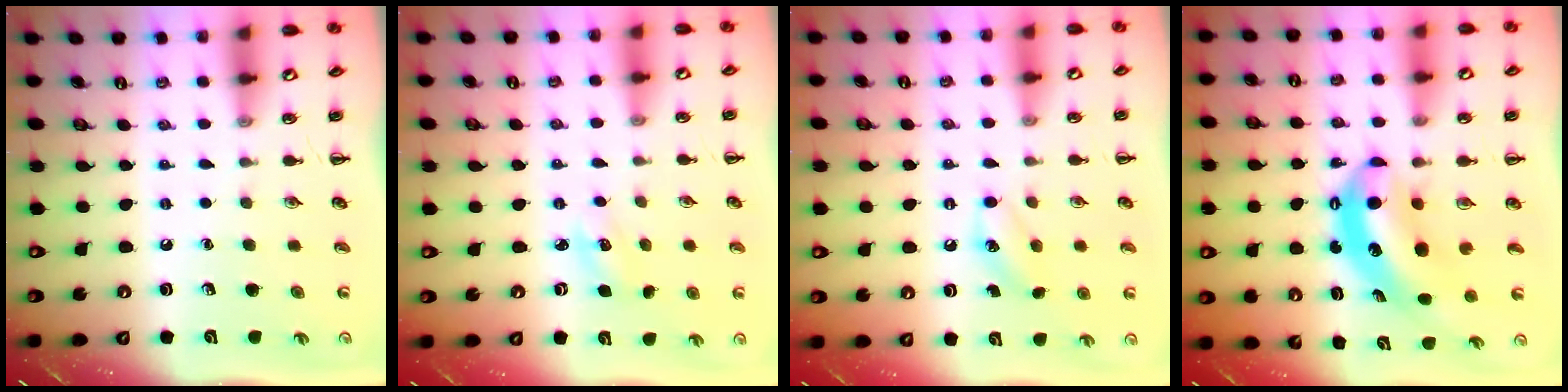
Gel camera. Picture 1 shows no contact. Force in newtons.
{"total": 3.5, "press": 3.4, "slide": 1.0}
{"total": 8.0, "press": 7.8, "slide": 1.8}
{"total": 7.3, "press": 7.1, "slide": 1.7}